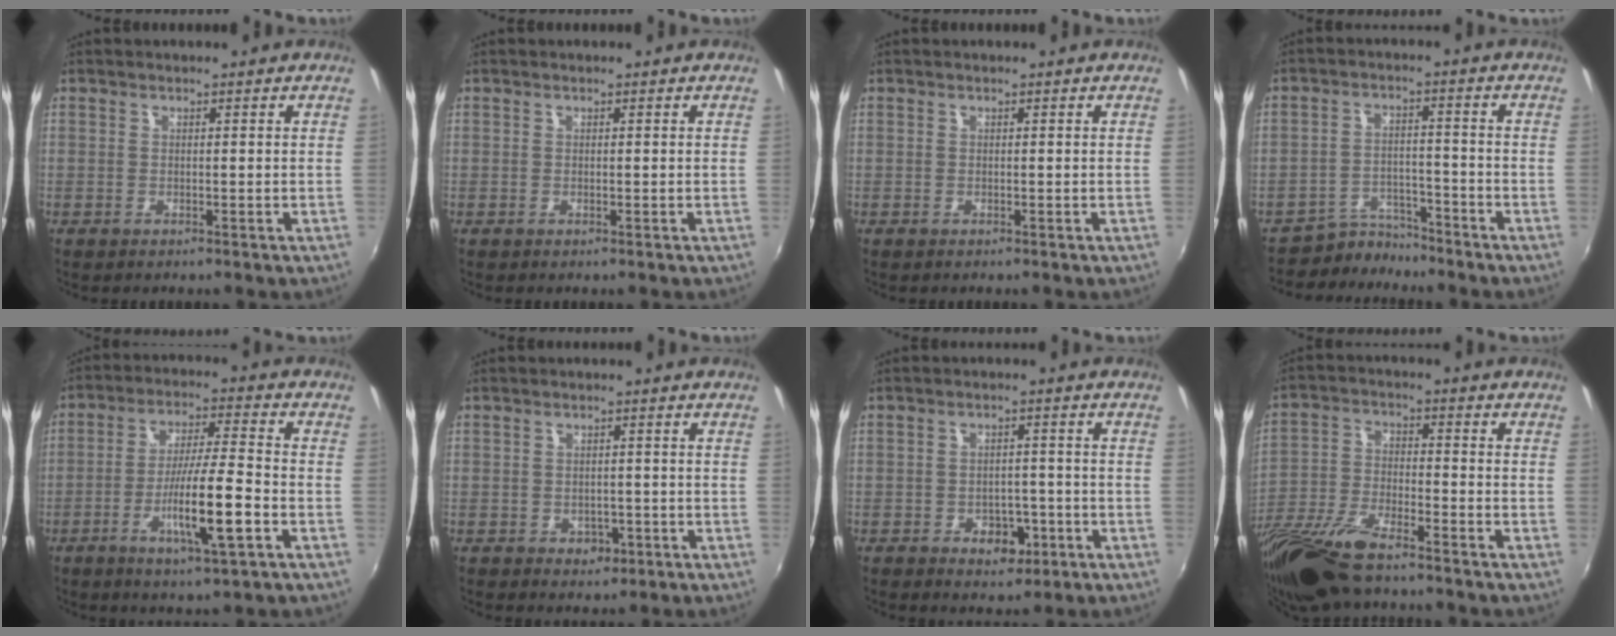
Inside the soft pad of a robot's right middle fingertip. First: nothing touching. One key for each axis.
{"total": 0.0}
{"total": 0.0}
{"total": 5.2, "fx": -4.7, "fy": 1.9, "fz": -0.9, "tx": 0.014, "ty": 0.018, "tz": -0.076}
{"total": 11.4, "fx": -4.4, "fy": 0.8, "fz": 10.5, "tx": -0.195, "ty": -0.012, "tz": -0.077}
{"total": 2.9, "fx": -0.9, "fy": 2.6, "fz": 0.9, "tx": -0.020, "ty": 0.002, "tz": -0.004}
{"total": 5.4, "fx": -2.6, "fy": 3.9, "fz": 2.6, "tx": -0.050, "ty": 0.000, "tz": -0.026}
{"total": 16.1, "fx": -12.4, "fy": 3.8, "fz": 9.5, "tx": -0.204, "ty": -0.039, "tz": -0.234}